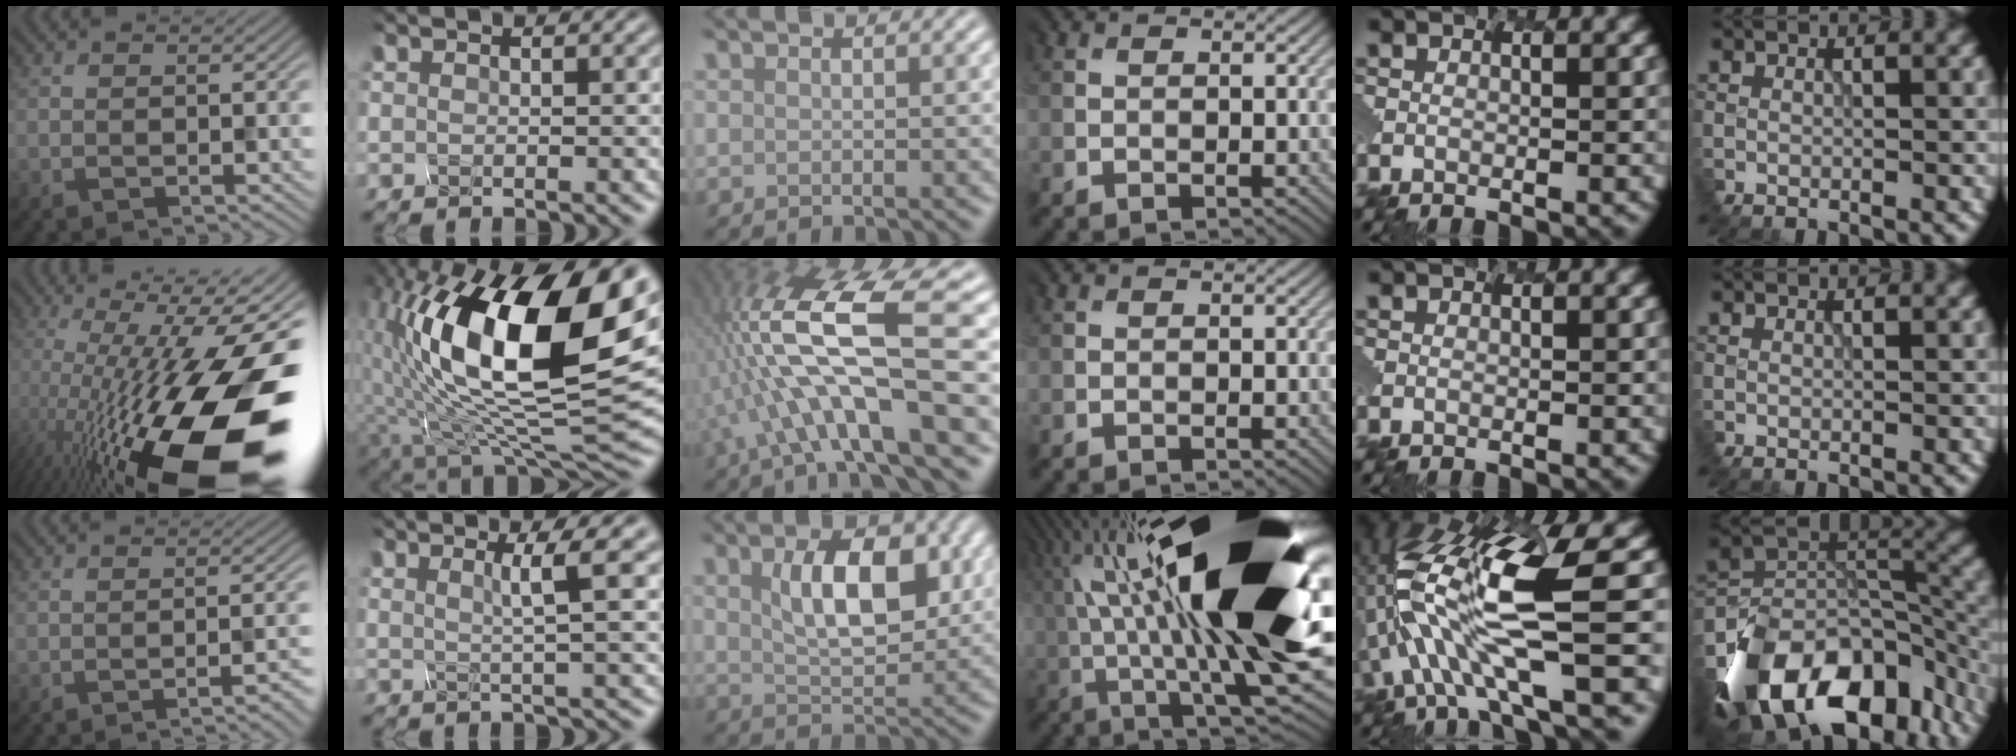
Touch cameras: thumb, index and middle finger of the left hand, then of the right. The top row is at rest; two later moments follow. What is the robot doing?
{"motion": "disassemble", "object": "hinged tin"}